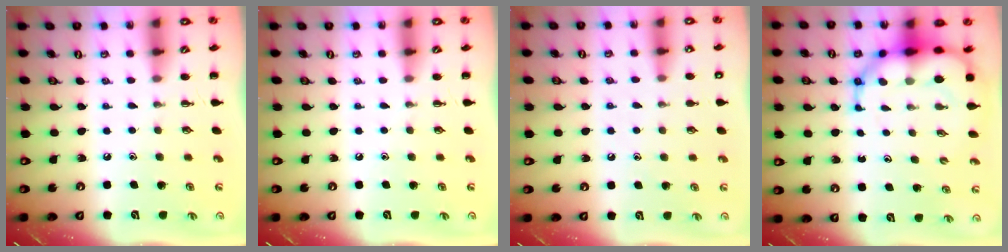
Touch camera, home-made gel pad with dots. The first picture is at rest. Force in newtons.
{"total": 0.0}
{"total": 8.4, "press": 8.1, "slide": 2.2}
{"total": 10.9, "press": 10.5, "slide": 2.9}